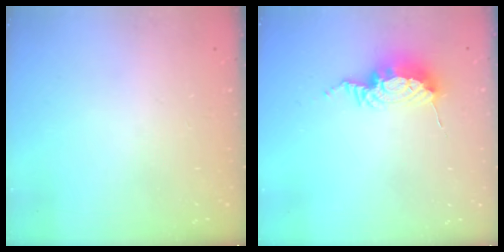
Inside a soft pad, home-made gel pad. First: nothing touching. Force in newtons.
{"total": 9.2, "press": 9.2, "slide": 1.0}